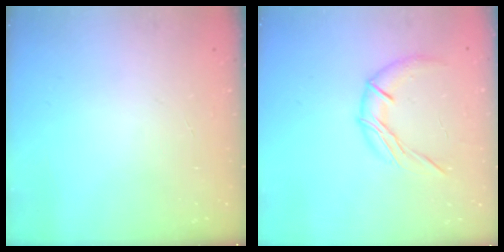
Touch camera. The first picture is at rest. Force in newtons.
{"total": 10.8, "press": 10.8, "slide": 0.5}